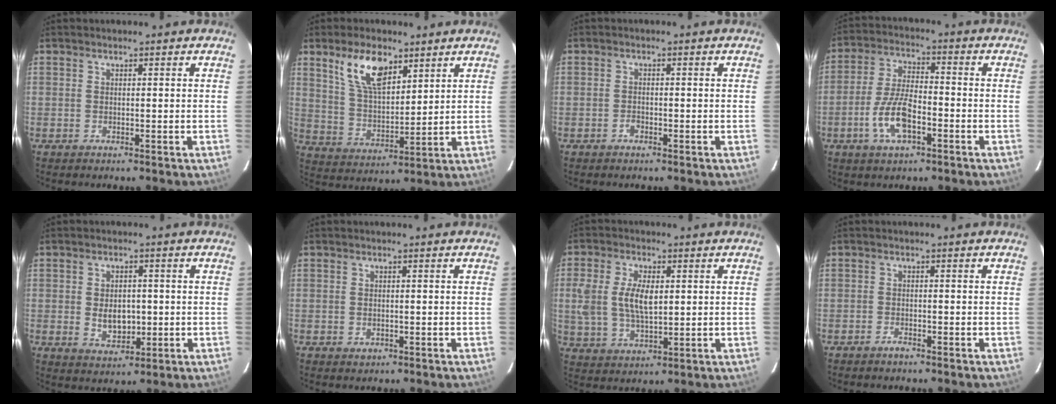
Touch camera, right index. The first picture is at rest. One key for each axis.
{"total": 11.0, "fx": 6.5, "fy": 5.1, "fz": 7.2, "tx": -0.132, "ty": 0.011, "tz": 0.132}
{"total": 1.1, "fx": -0.8, "fy": 0.7, "fz": 0.5, "tx": -0.009, "ty": 0.002, "tz": -0.013}
{"total": 9.5, "fx": -3.9, "fy": 3.8, "fz": 7.9, "tx": -0.165, "ty": 0.002, "tz": -0.071}
{"total": 5.9, "fx": -0.4, "fy": 4.1, "fz": 4.2, "tx": -0.074, "ty": -0.004, "tz": 0.002}
{"total": 0.9, "fx": -0.2, "fy": 0.8, "fz": 0.4, "tx": -0.005, "ty": -0.001, "tz": -0.001}
{"total": 8.9, "fx": 1.1, "fy": 4.8, "fz": 7.5, "tx": -0.156, "ty": 0.005, "tz": 0.025}
{"total": 1.3, "fx": -1.2, "fy": 0.3, "fz": 0.5, "tx": -0.012, "ty": 0.002, "tz": -0.024}